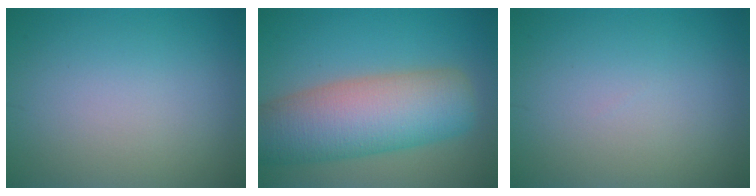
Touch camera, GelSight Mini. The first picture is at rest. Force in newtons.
{"total": 9.9, "press": 9.9, "slide": 0.4}
{"total": 0.0}